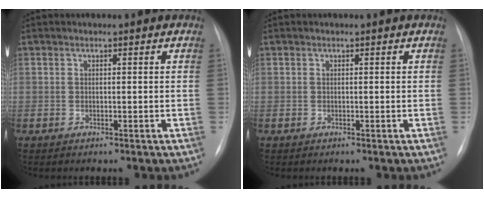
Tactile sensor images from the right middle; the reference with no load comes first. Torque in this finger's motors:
{"motor_torque": [0.56, -0.61, 0.05, 0.01]}